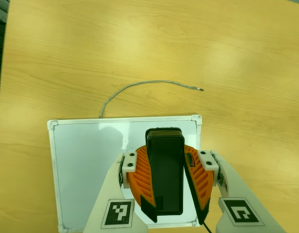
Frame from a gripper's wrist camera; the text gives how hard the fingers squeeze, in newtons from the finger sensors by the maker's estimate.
{"total": 12.8, "left": 11.0, "right": 14.6}